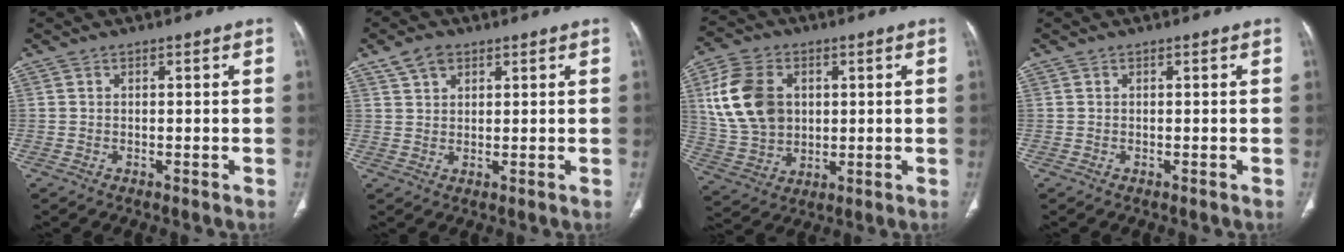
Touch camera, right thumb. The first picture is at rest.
{"total": 4.1, "force": [2.5, 2.6, 2.0], "torque": [-0.028, -0.004, 0.049]}
{"total": 14.7, "force": [3.2, 10.8, 9.4], "torque": [-0.166, -0.001, 0.067]}
{"total": 0.0}